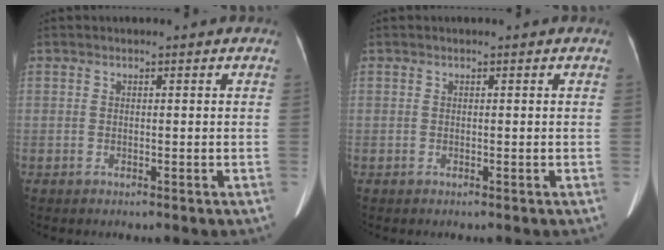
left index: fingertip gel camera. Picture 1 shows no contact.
{"total": 0.0}